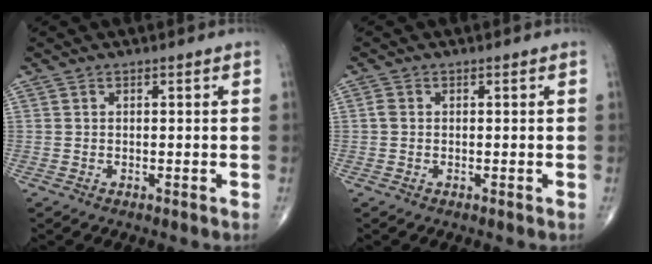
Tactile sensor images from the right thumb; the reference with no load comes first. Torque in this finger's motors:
{"motor_torque": [-0.11, 0.02, 0.10, -0.04, 0.05]}